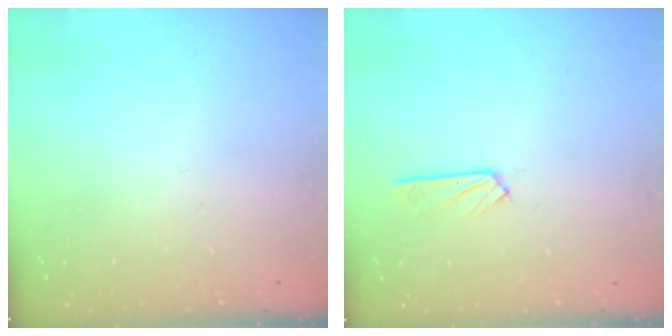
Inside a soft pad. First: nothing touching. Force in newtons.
{"total": 2.5, "press": 2.5, "slide": 0.3}